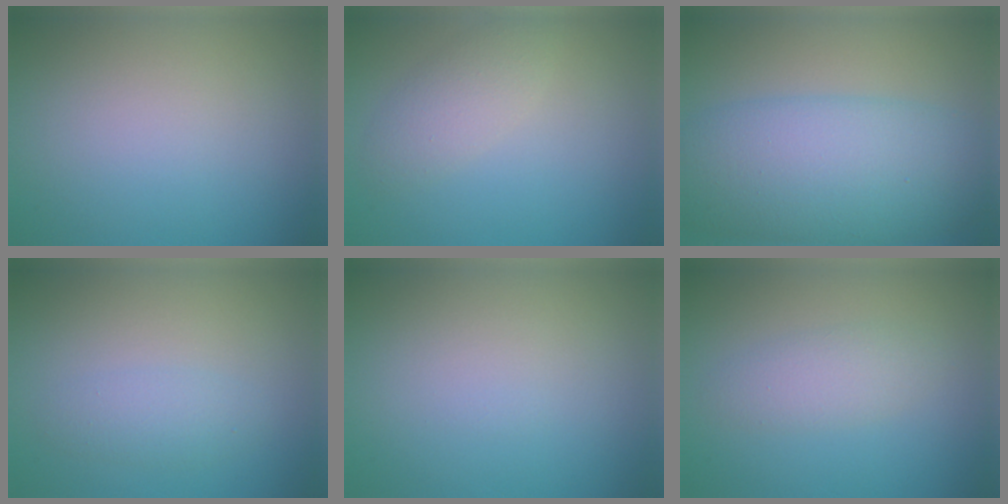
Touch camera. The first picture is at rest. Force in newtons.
{"total": 2.7, "press": 2.7, "slide": 0.1}
{"total": 10.2, "press": 10.2, "slide": 0.3}
{"total": 1.8, "press": 1.8, "slide": 0.0}
{"total": 0.0}
{"total": 2.4, "press": 2.4, "slide": 0.1}